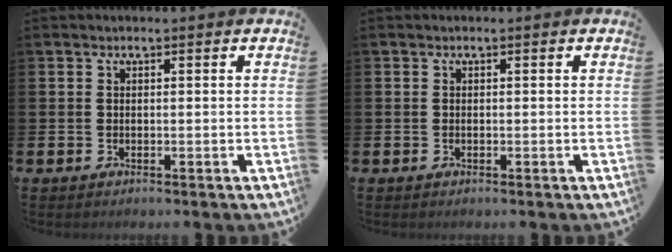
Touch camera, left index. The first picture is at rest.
{"total": 0.0}